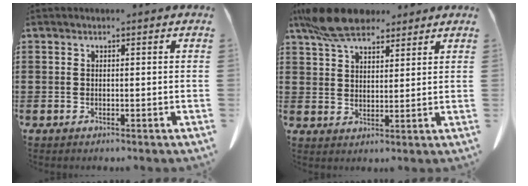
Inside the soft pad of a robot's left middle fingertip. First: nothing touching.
{"total": 8.8, "force": [7.0, 3.3, 4.2], "torque": [-0.103, -0.007, 0.133]}